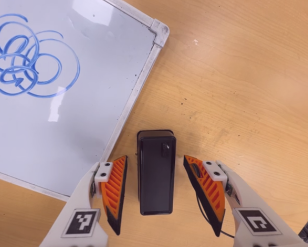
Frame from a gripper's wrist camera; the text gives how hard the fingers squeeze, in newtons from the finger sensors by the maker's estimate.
{"total": 0.0}